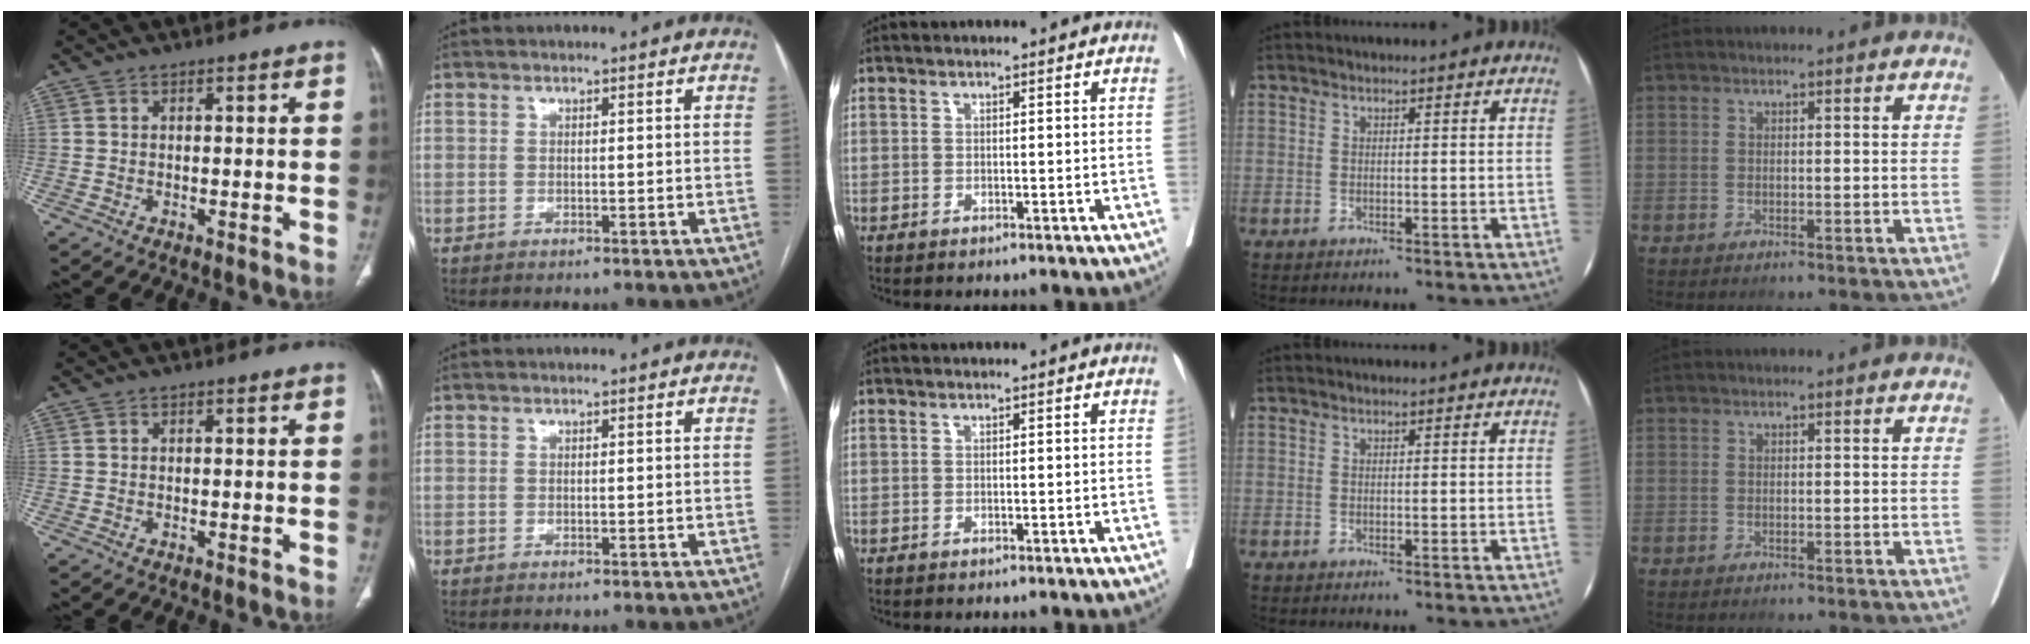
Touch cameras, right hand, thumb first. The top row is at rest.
{}